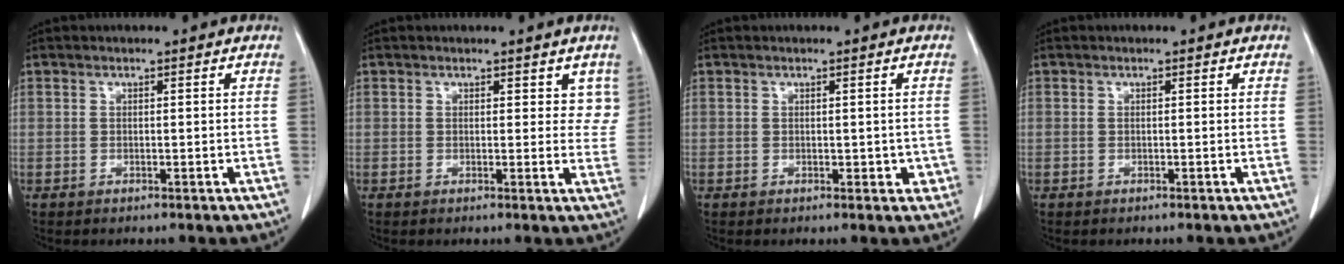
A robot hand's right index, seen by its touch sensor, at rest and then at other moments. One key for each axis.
{"total": 3.6, "fx": 2.4, "fy": 2.2, "fz": 1.5, "tx": 0.004, "ty": -0.004, "tz": 0.022}
{"total": 3.0, "fx": -0.3, "fy": 2.2, "fz": 2.1, "tx": -0.011, "ty": 0.005, "tz": 0.002}
{"total": 0.0}